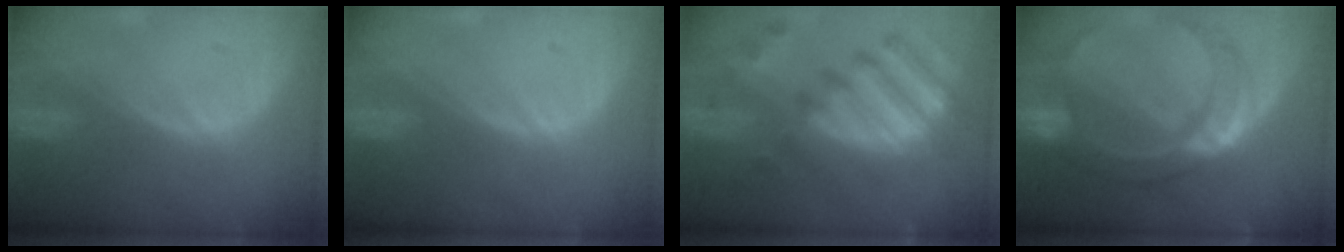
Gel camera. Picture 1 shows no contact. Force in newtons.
{"total": 0.0}
{"total": 12.3, "press": 10.6, "slide": 6.3}
{"total": 11.0, "press": 11.0, "slide": 1.0}